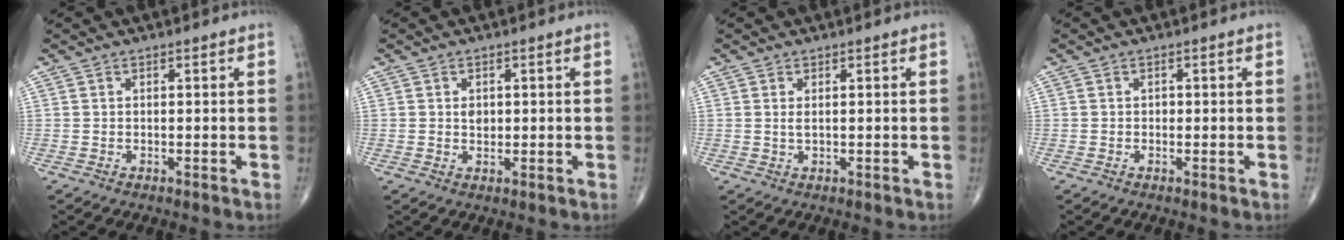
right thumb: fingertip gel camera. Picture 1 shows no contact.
{"total": 2.0, "force": [0.3, 1.5, 1.3], "torque": [-0.013, -0.001, 0.006]}
{"total": 1.1, "force": [0.3, 0.4, 1.0], "torque": [-0.021, 0.000, 0.007]}
{"total": 0.6, "force": [-0.1, 0.5, 0.3], "torque": [-0.001, 0.002, -0.003]}